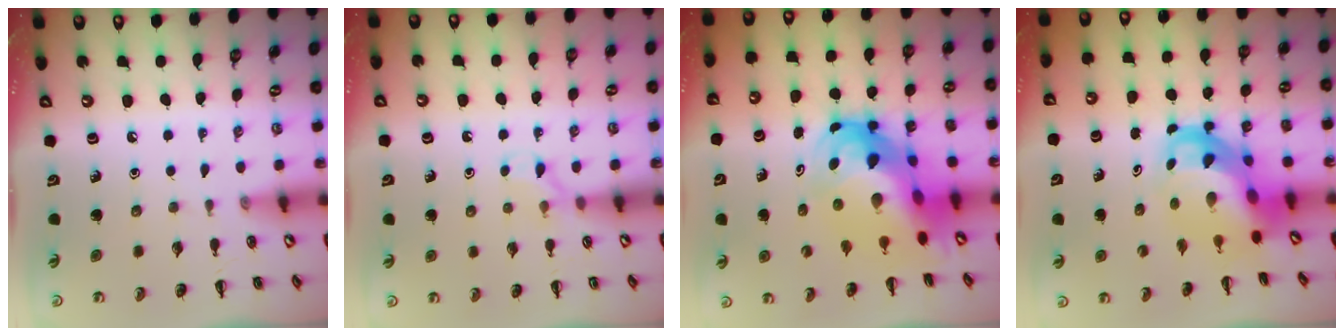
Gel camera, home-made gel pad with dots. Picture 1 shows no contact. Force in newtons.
{"total": 5.9, "press": 5.6, "slide": 1.9}
{"total": 13.4, "press": 12.9, "slide": 3.5}
{"total": 8.1, "press": 7.7, "slide": 2.3}